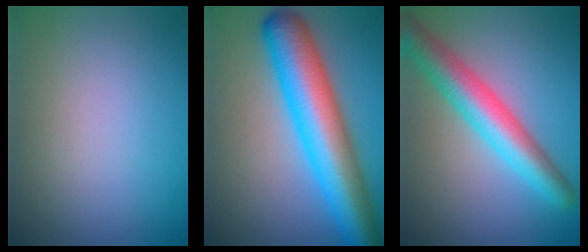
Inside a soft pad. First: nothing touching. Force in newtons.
{"total": 10.3, "press": 10.2, "slide": 0.3}
{"total": 6.1, "press": 6.1, "slide": 0.3}